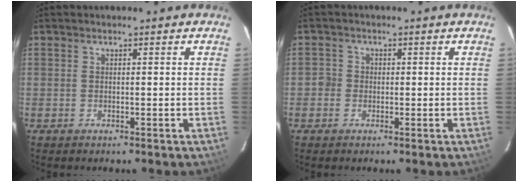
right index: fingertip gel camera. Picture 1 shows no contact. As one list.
[{"total": 2.3, "force": [-0.8, 2.1, 0.2], "torque": [-0.001, 0.005, -0.017]}]